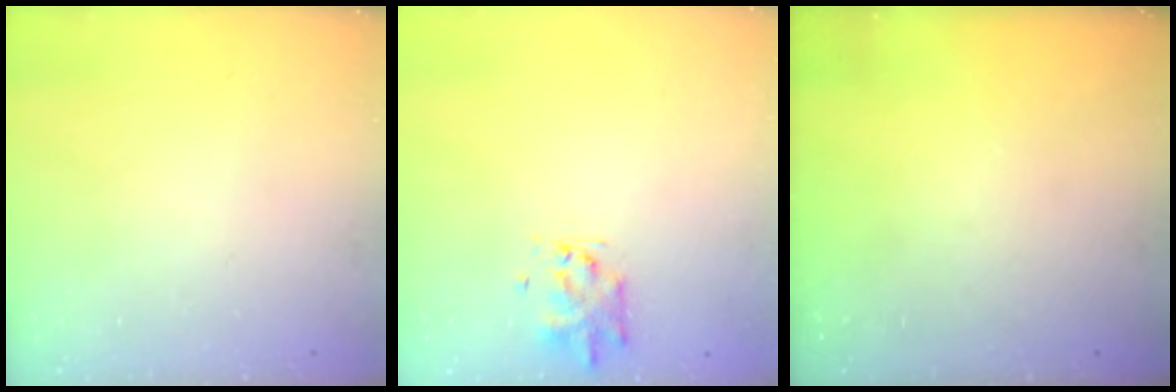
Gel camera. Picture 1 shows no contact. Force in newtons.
{"total": 1.4, "press": 1.1, "slide": 0.8}
{"total": 0.0}